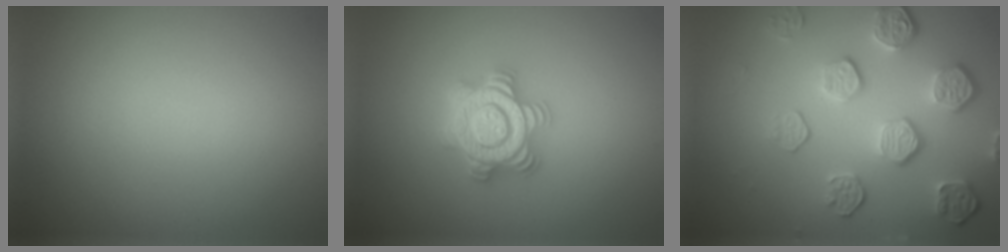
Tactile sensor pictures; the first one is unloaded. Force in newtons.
{"total": 4.9, "press": 4.8, "slide": 0.8}
{"total": 5.6, "press": 4.1, "slide": 3.9}